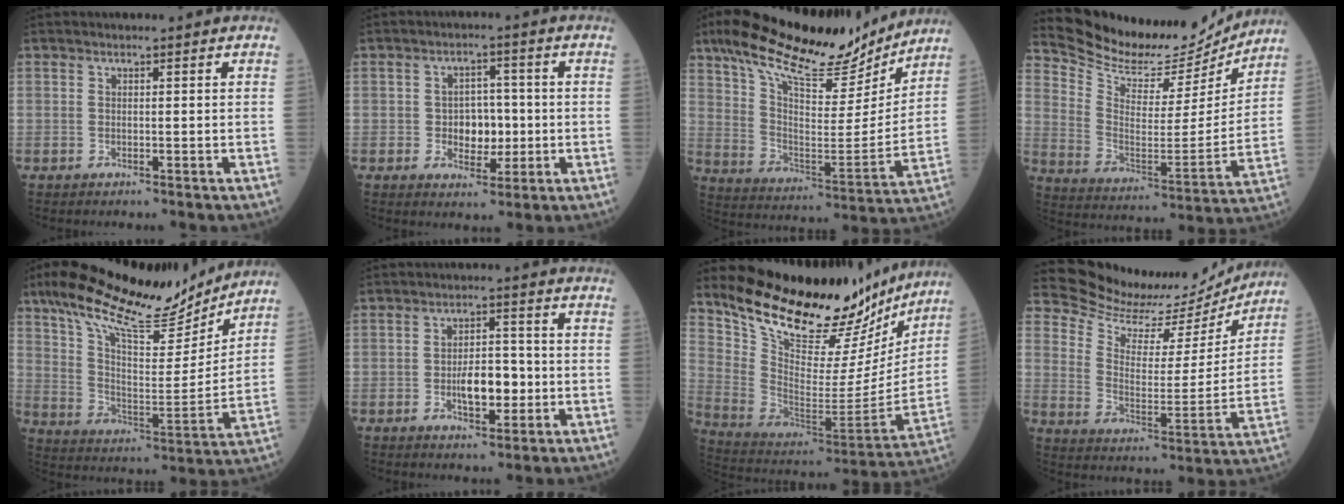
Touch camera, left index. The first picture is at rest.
{"total": 5.2, "force": [-0.8, 3.5, 3.7], "torque": [-0.056, 0.007, -0.010]}
{"total": 22.5, "force": [18.1, 6.1, 11.9], "torque": [-0.208, 0.001, 0.288]}
{"total": 18.1, "force": [17.3, 4.3, 3.2], "torque": [-0.070, -0.041, 0.264]}
{"total": 20.8, "force": [16.9, 4.6, 11.1], "torque": [-0.198, 0.004, 0.276]}
{"total": 6.3, "force": [-1.6, 2.8, 5.4], "torque": [-0.091, 0.004, -0.025]}
{"total": 25.3, "force": [21.7, 7.7, 10.5], "torque": [-0.164, -0.046, 0.326]}
{"total": 16.7, "force": [16.4, 3.1, 1.3], "torque": [-0.035, -0.043, 0.235]}